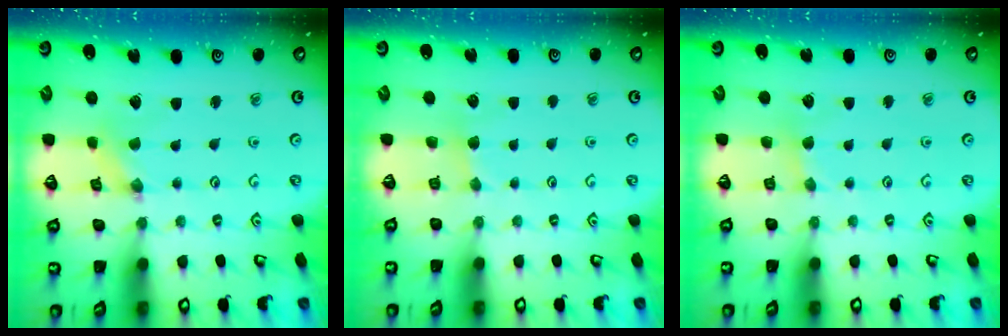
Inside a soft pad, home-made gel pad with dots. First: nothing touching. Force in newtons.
{"total": 2.7, "press": 2.6, "slide": 0.4}
{"total": 1.9, "press": 1.9, "slide": 0.3}